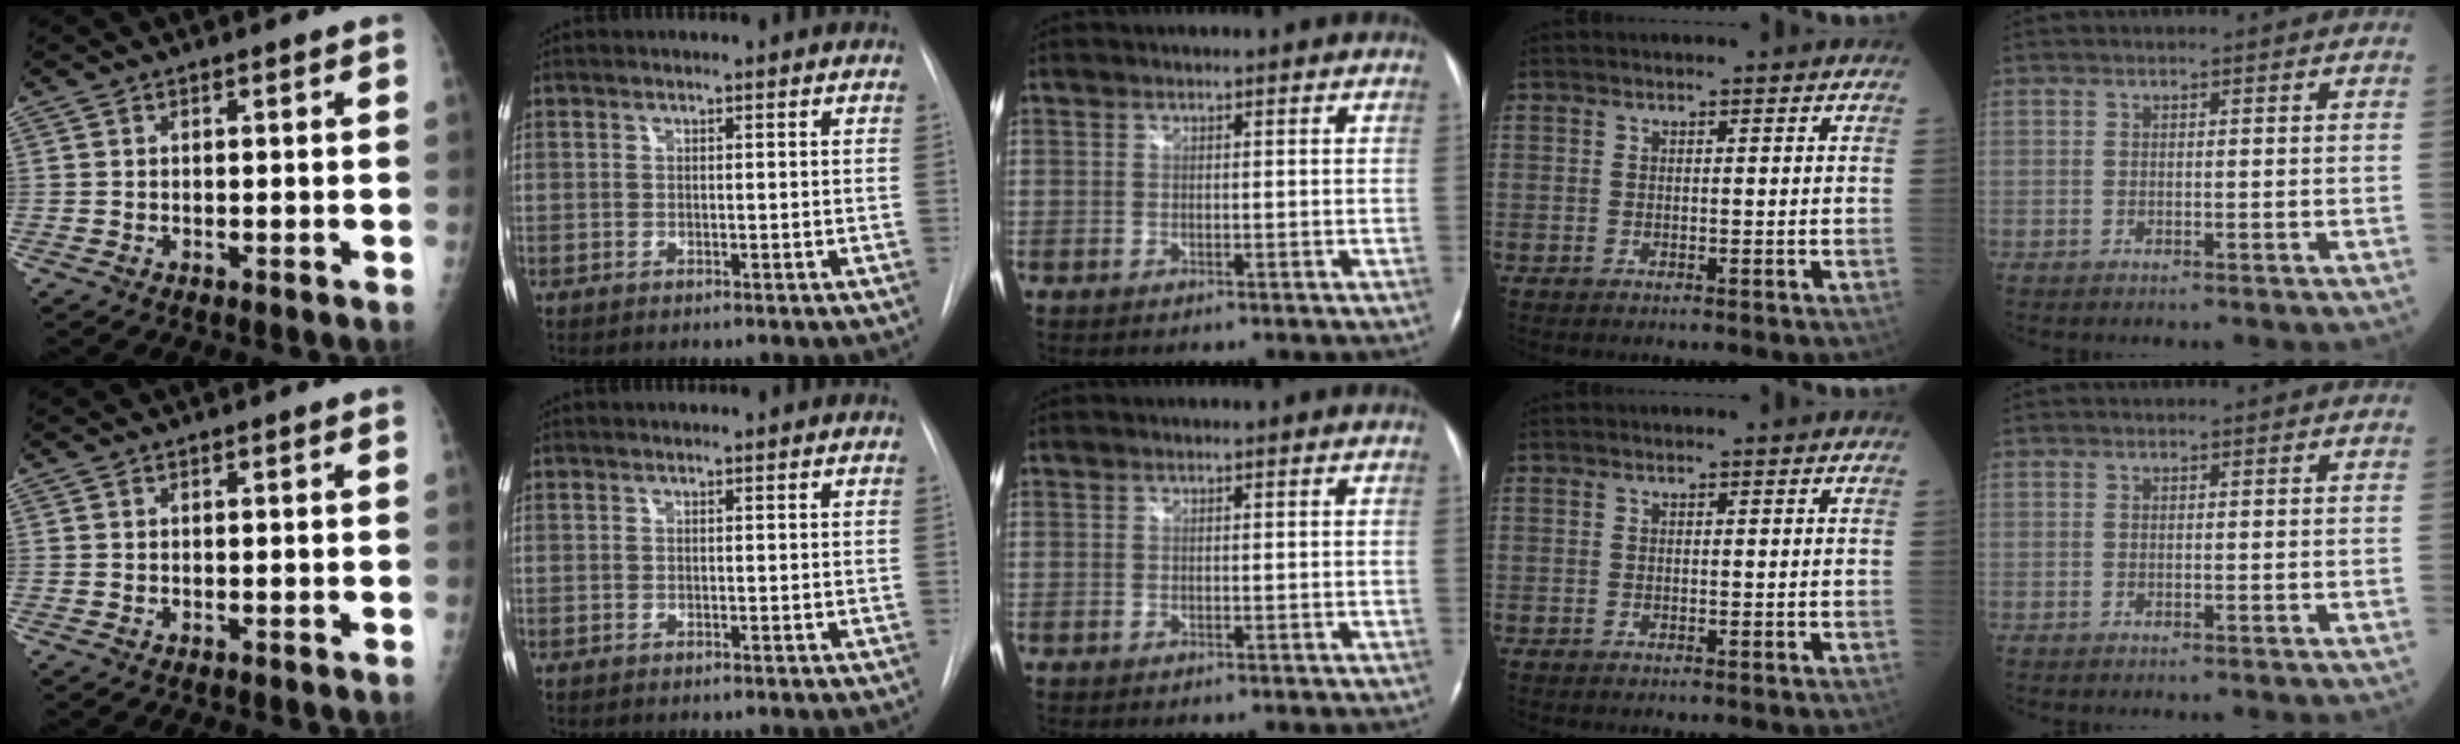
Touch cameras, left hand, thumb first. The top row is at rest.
{}